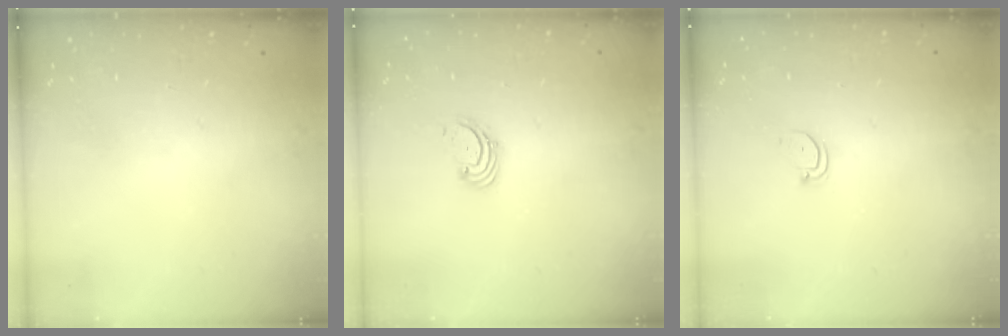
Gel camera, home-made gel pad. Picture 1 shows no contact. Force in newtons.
{"total": 1.6, "press": 1.6, "slide": 0.2}
{"total": 2.4, "press": 2.4, "slide": 0.2}